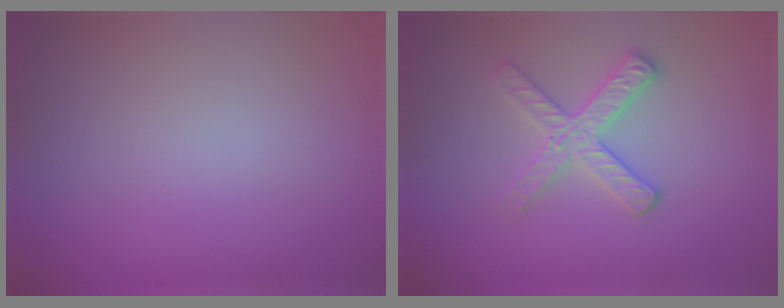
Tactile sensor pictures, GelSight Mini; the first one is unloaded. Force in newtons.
{"total": 2.9, "press": 2.8, "slide": 0.8}